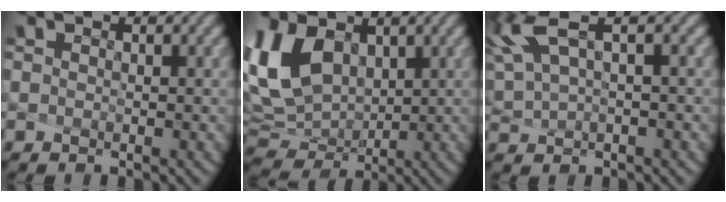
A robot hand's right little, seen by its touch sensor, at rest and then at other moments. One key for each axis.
{"total": 8.6, "fx": 1.9, "fy": 5.8, "fz": 6.0, "tx": -0.155, "ty": 0.000, "tz": 0.043}
{"total": 4.2, "fx": 2.1, "fy": 1.1, "fz": 3.5, "tx": -0.102, "ty": 0.013, "tz": 0.057}